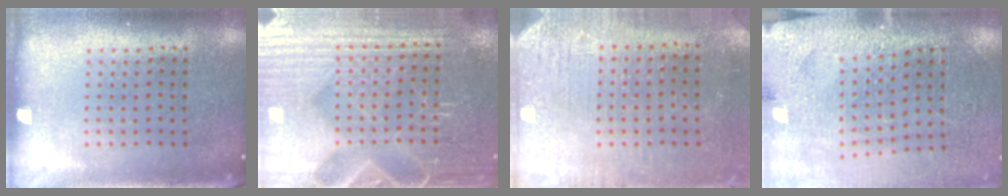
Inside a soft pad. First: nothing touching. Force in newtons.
{"total": 4.7, "press": 4.4, "slide": 1.4}
{"total": 3.1, "press": 2.6, "slide": 1.7}
{"total": 2.8, "press": 2.8, "slide": 0.2}